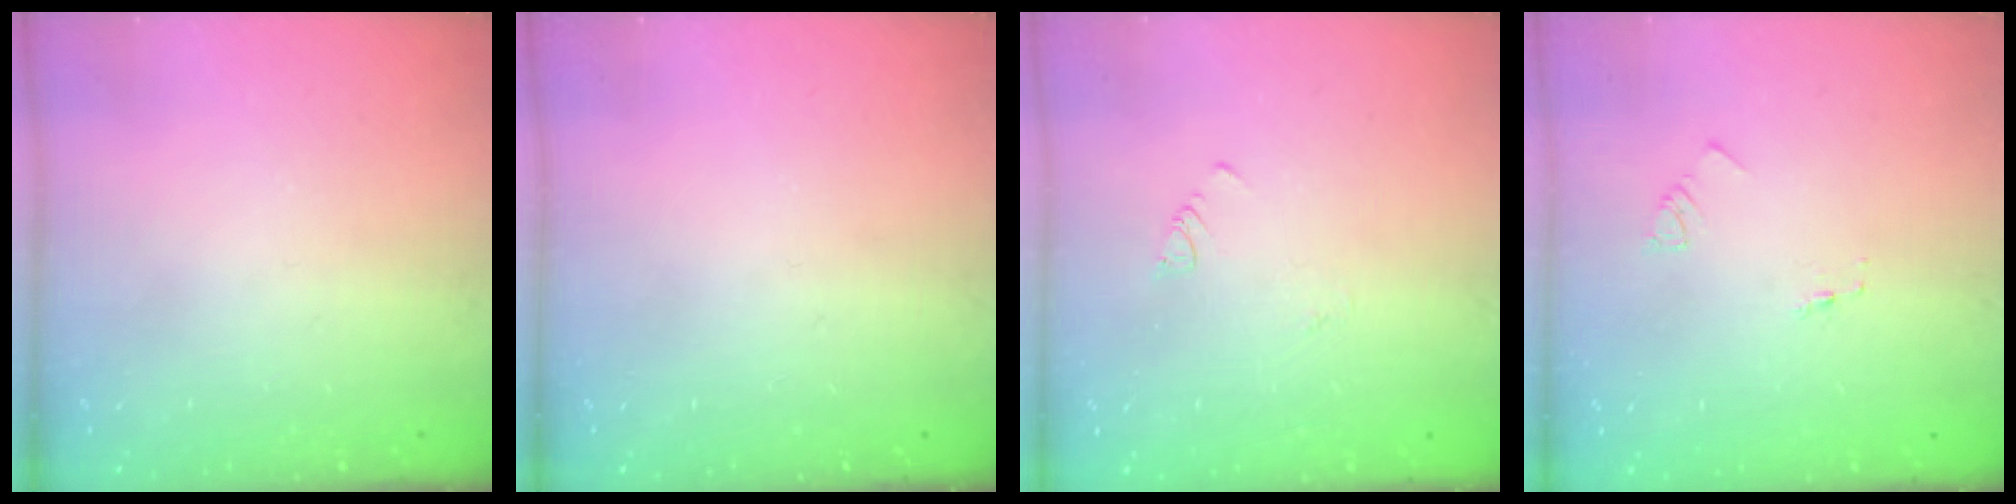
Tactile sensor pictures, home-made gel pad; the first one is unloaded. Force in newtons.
{"total": 0.0}
{"total": 1.1, "press": 1.1, "slide": 0.3}
{"total": 1.4, "press": 1.3, "slide": 0.1}